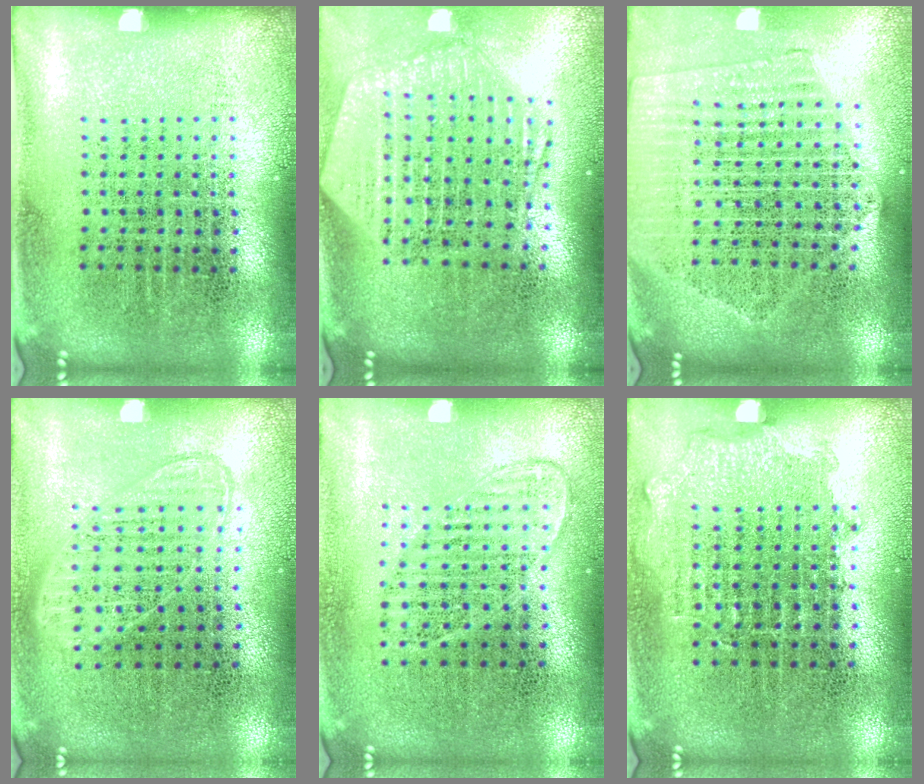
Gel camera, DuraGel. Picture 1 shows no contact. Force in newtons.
{"total": 2.6, "press": 2.2, "slide": 1.3}
{"total": 2.1, "press": 1.9, "slide": 0.9}
{"total": 0.9, "press": 0.9, "slide": 0.3}
{"total": 1.1, "press": 1.0, "slide": 0.5}
{"total": 0.8, "press": 0.8, "slide": 0.3}